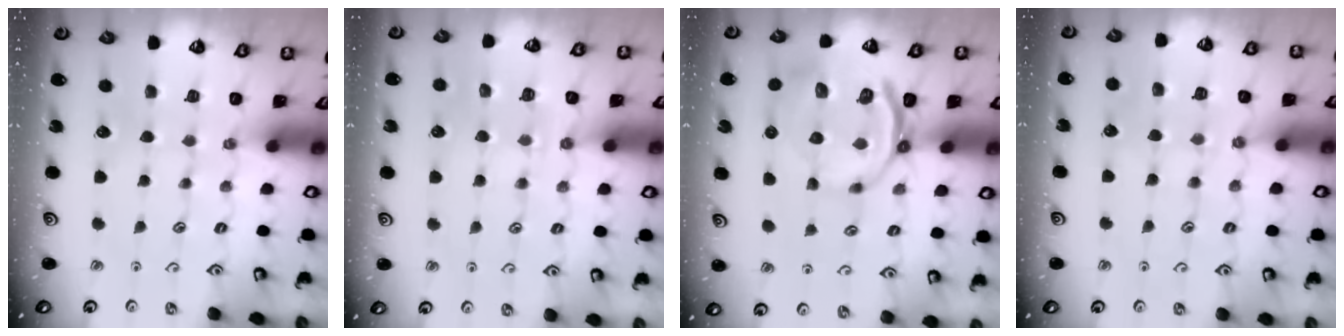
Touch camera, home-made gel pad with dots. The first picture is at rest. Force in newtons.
{"total": 5.1, "press": 5.1, "slide": 0.8}
{"total": 9.7, "press": 9.5, "slide": 2.3}
{"total": 6.5, "press": 6.4, "slide": 0.6}